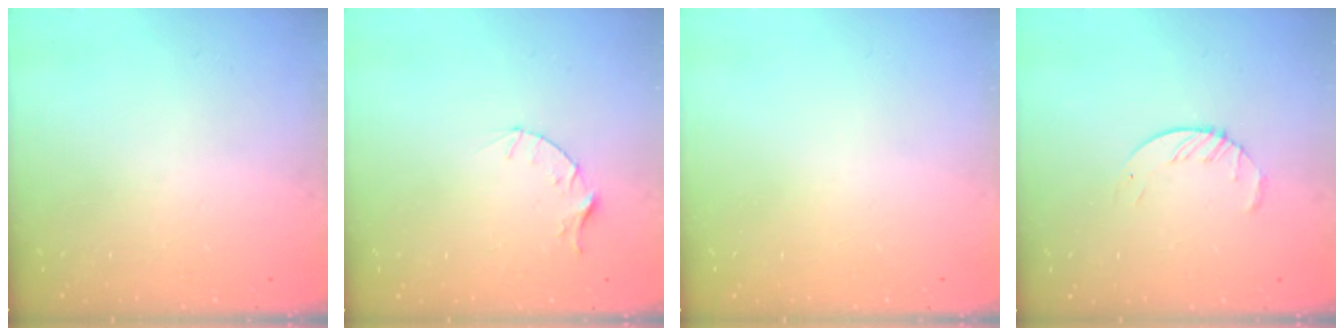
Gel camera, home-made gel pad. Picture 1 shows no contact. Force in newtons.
{"total": 3.5, "press": 3.5, "slide": 0.4}
{"total": 0.0}
{"total": 3.8, "press": 3.8, "slide": 0.4}